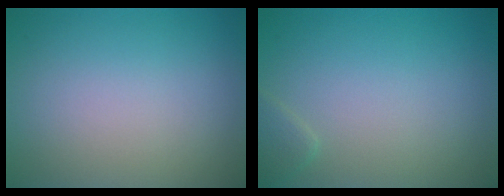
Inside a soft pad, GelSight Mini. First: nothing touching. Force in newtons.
{"total": 1.1, "press": 1.1, "slide": 0.1}